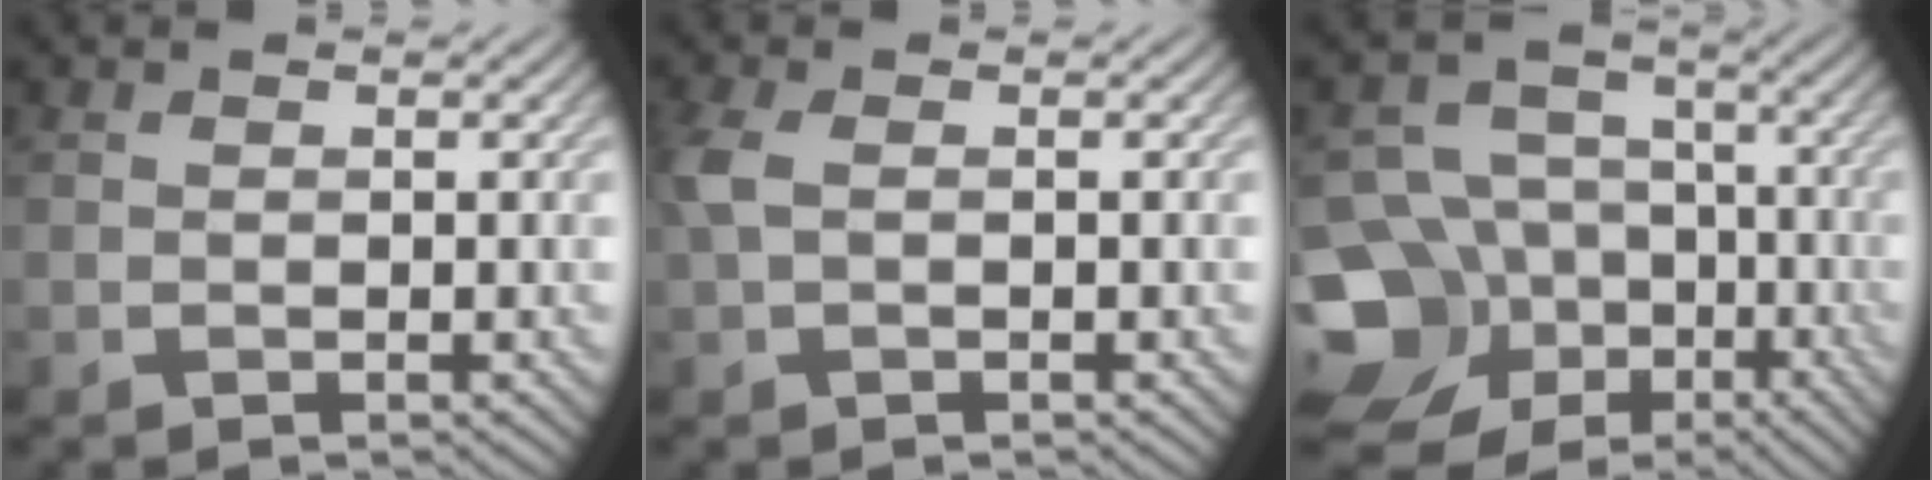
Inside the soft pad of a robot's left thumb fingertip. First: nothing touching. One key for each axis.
{"total": 2.1, "fx": 0.2, "fy": 0.8, "fz": 1.9, "tx": -0.055, "ty": 0.006, "tz": -0.001}
{"total": 17.5, "fx": -7.8, "fy": 14.3, "fz": 6.3, "tx": -0.194, "ty": -0.033, "tz": -0.128}